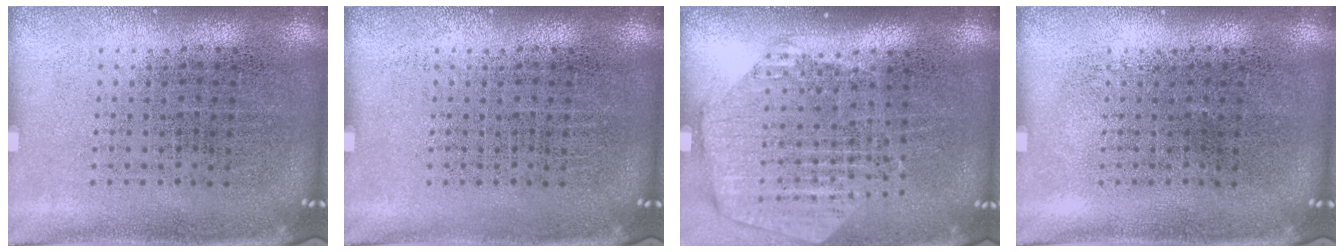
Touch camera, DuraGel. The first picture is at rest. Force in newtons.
{"total": 0.0}
{"total": 1.9, "press": 1.7, "slide": 0.9}
{"total": 0.0}